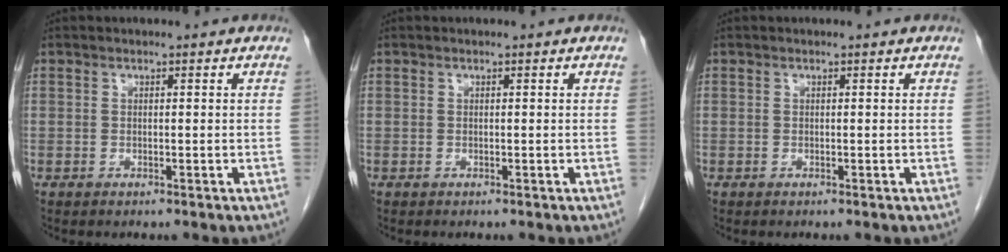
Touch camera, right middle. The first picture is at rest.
{"total": 0.0}
{"total": 0.0}